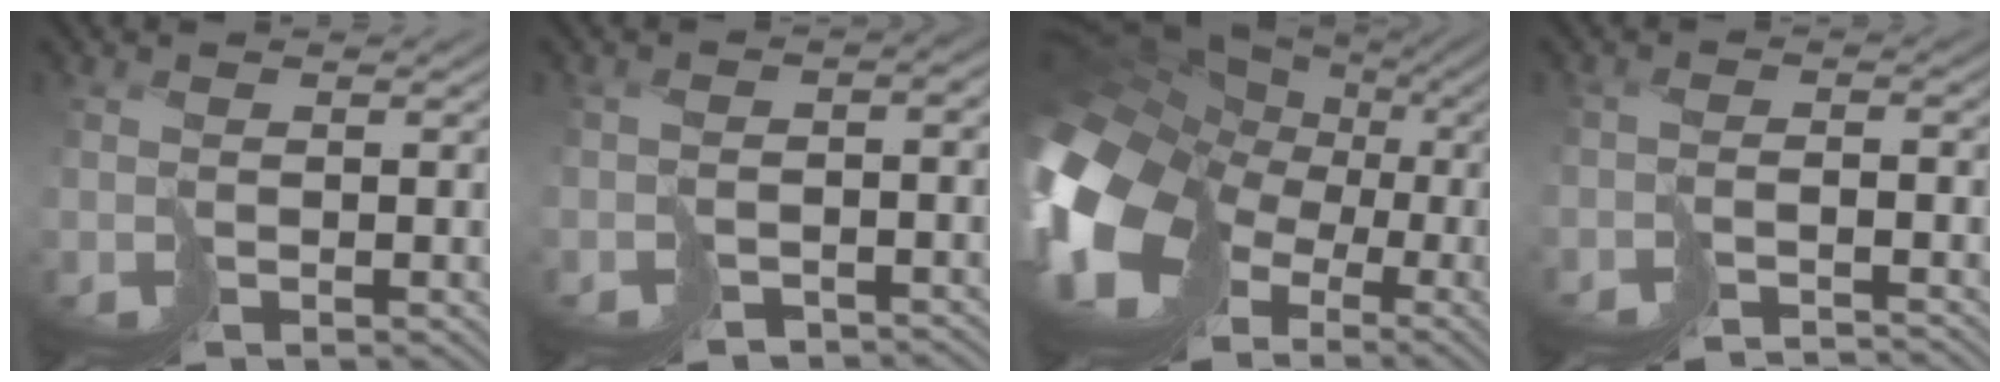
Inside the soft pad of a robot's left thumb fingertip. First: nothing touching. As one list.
[{"total": 4.1, "force": [-3.0, 2.3, 1.6], "torque": [-0.011, -0.016, -0.038]}, {"total": 19.8, "force": [-3.6, 15.7, 11.6], "torque": [-0.337, -0.033, -0.044]}, {"total": 3.9, "force": [-3.8, 0.0, 0.7], "torque": [-0.007, 0.001, -0.065]}]